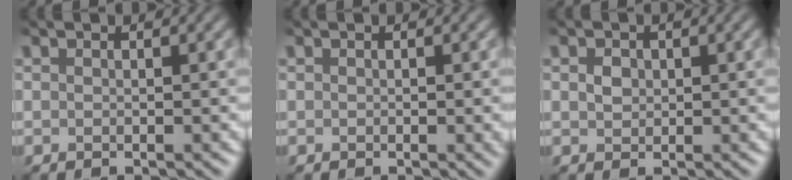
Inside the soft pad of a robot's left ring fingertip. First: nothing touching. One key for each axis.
{"total": 1.8, "fx": 0.0, "fy": 0.6, "fz": 1.7, "tx": -0.016, "ty": 0.004, "tz": -0.005}
{"total": 1.0, "fx": 0.1, "fy": 1.0, "fz": 0.4, "tx": -0.011, "ty": 0.001, "tz": 0.001}